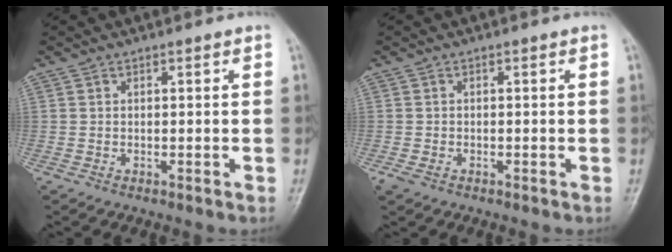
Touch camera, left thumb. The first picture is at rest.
{"total": 1.7, "force": [-0.8, 1.1, 1.0], "torque": [-0.025, -0.002, -0.014]}